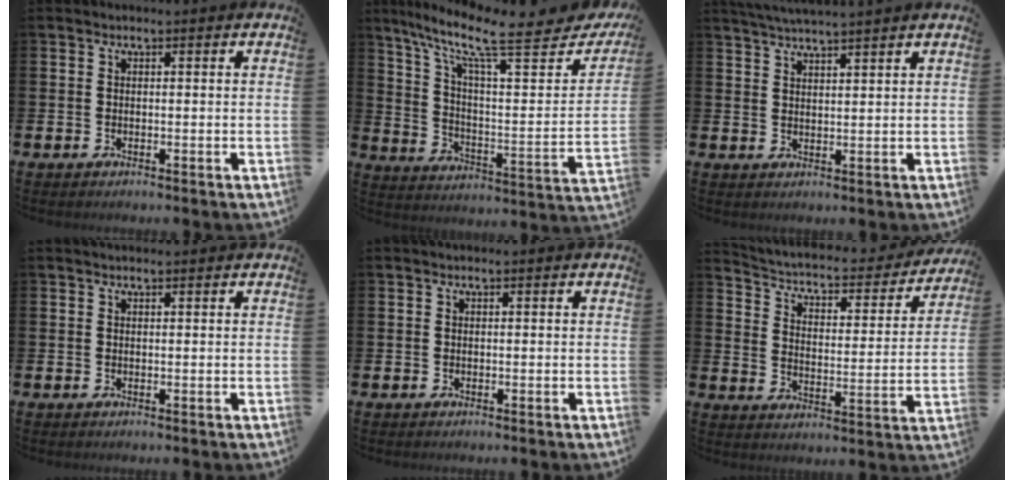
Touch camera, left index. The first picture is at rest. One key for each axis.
{"total": 10.9, "fx": 7.8, "fy": 2.7, "fz": 7.0, "tx": -0.140, "ty": -0.063, "tz": 0.116}
{"total": 3.4, "fx": 3.4, "fy": -0.6, "fz": 0.4, "tx": -0.020, "ty": -0.009, "tz": 0.062}
{"total": 0.5, "fx": 0.5, "fy": 0.0, "fz": 0.1, "tx": -0.003, "ty": 0.000, "tz": 0.009}
{"total": 0.0}
{"total": 4.5, "fx": 4.1, "fy": 1.3, "fz": 1.5, "tx": -0.057, "ty": -0.034, "tz": 0.058}